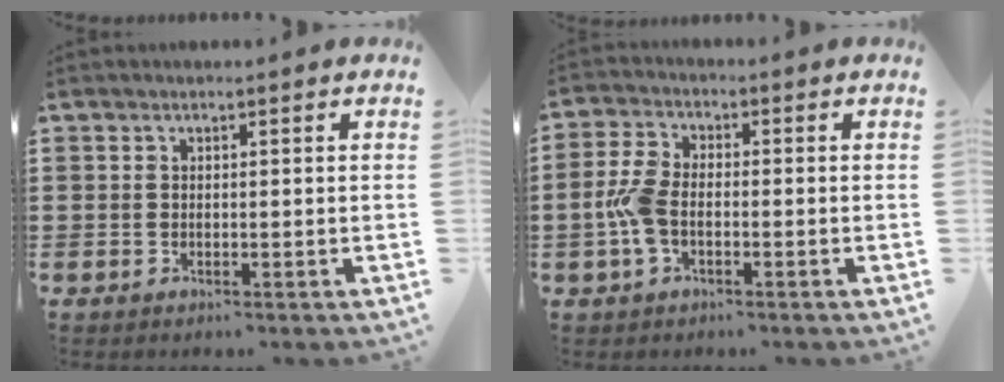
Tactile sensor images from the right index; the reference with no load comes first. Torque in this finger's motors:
{"motor_torque": [1.49, -0.13, 0.73, 0.17]}